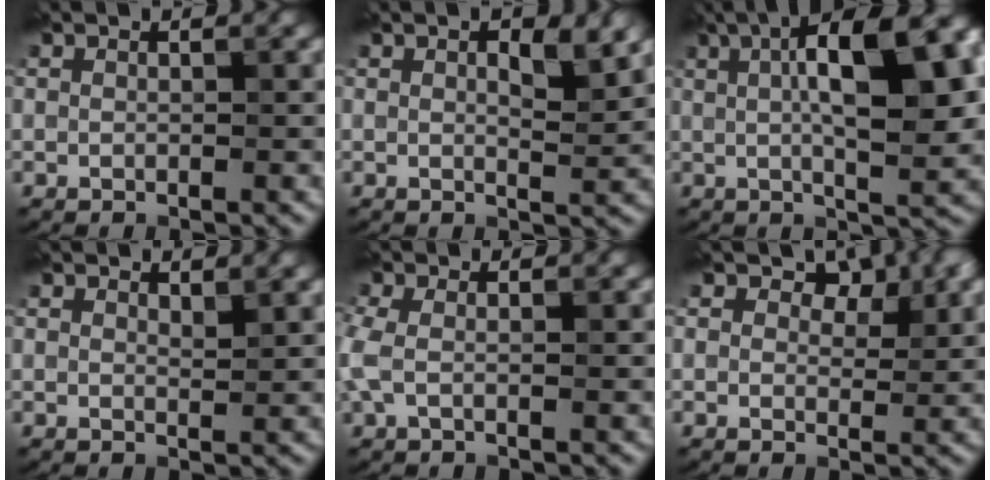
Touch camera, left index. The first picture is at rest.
{"total": 3.2, "force": [1.4, 1.0, 2.7], "torque": [-0.036, -0.003, 0.023]}
{"total": 13.2, "force": [3.1, 4.3, 12.1], "torque": [-0.163, 0.013, 0.045]}
{"total": 1.0, "force": [0.8, 0.2, 0.5], "torque": [-0.009, -0.002, 0.014]}
{"total": 2.3, "force": [-0.1, 1.3, 2.0], "torque": [-0.060, 0.002, -0.011]}
{"total": 3.7, "force": [2.1, 2.3, 2.1], "torque": [-0.028, -0.006, 0.020]}